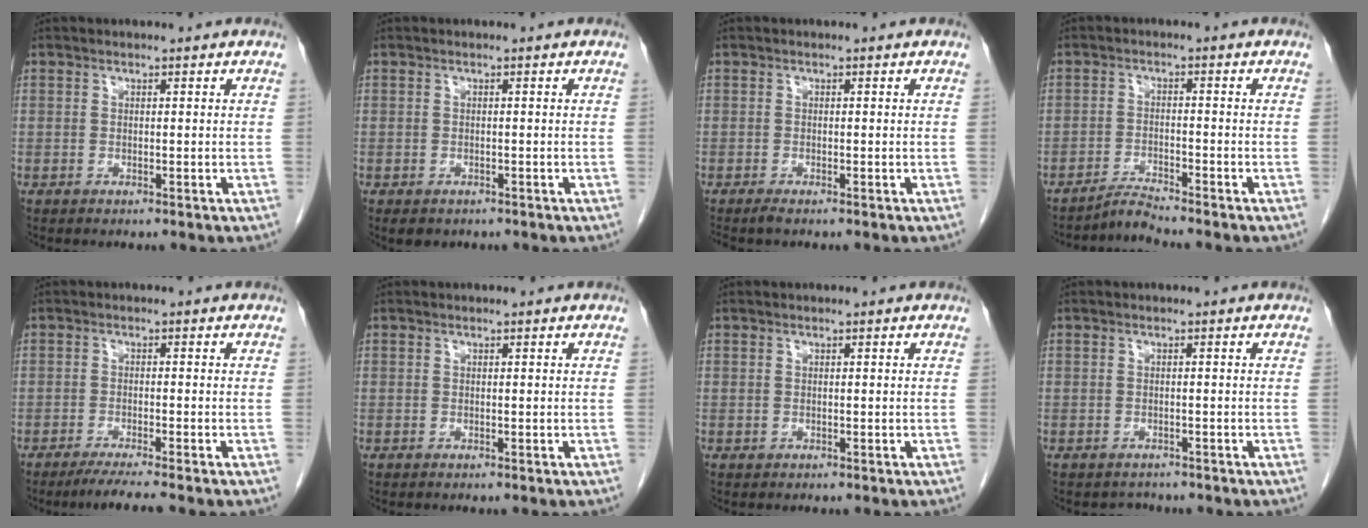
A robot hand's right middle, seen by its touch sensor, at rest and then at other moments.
{"total": 2.6, "force": [-1.8, 1.6, 0.9], "torque": [-0.009, -0.001, -0.020]}
{"total": 0.9, "force": [-0.7, -0.1, 0.5], "torque": [-0.013, -0.004, -0.014]}
{"total": 2.9, "force": [-2.7, -1.1, -0.2], "torque": [0.004, -0.016, -0.051]}
{"total": 4.4, "force": [-3.6, -0.7, 2.5], "torque": [-0.043, -0.015, -0.062]}
{"total": 0.0}
{"total": 0.0}
{"total": 1.6, "force": [-1.4, 0.7, -0.2], "torque": [-0.004, -0.004, -0.021]}